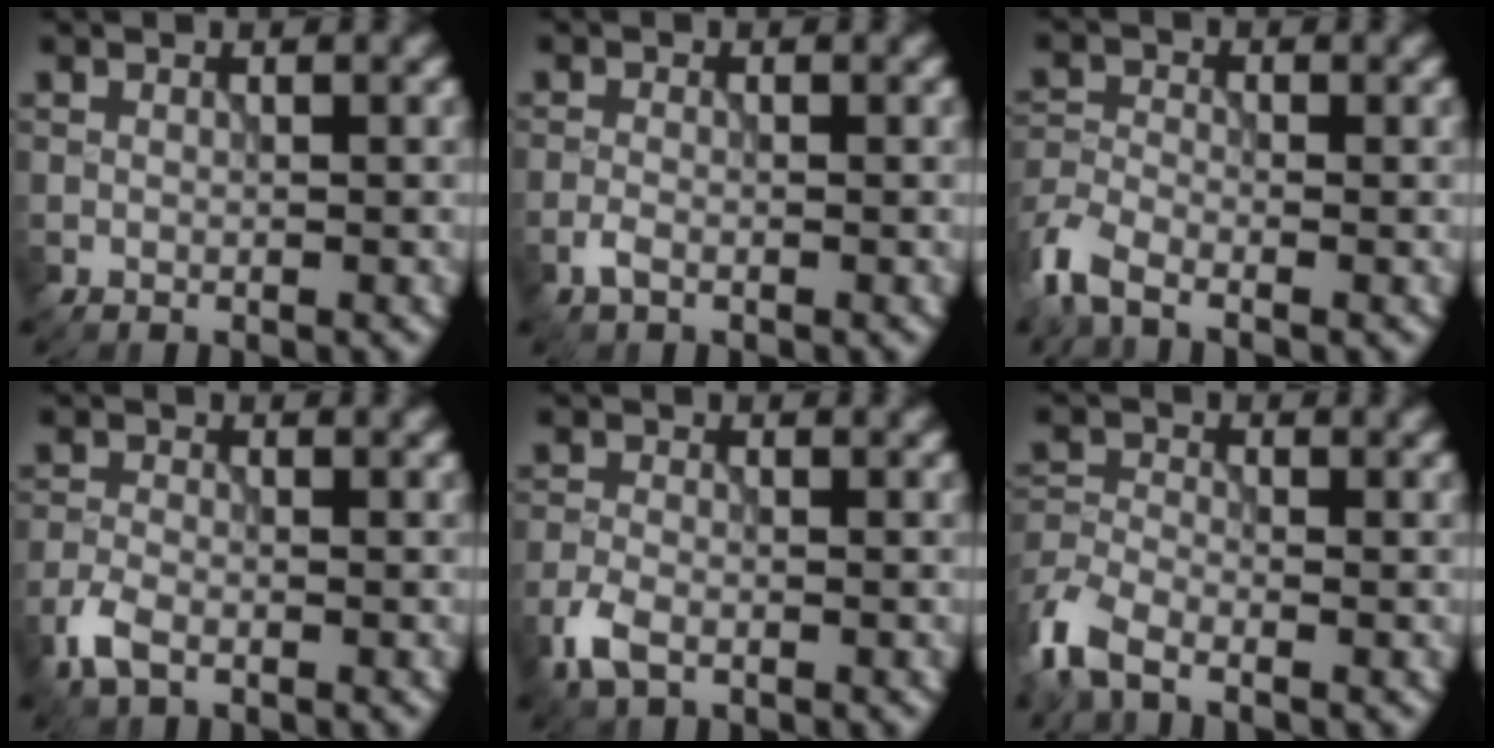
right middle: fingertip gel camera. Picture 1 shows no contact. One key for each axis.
{"total": 1.2, "fx": -0.7, "fy": 0.4, "fz": 0.8, "tx": -0.020, "ty": 0.000, "tz": -0.019}
{"total": 4.1, "fx": -2.9, "fy": 1.6, "fz": 2.3, "tx": -0.055, "ty": -0.008, "tz": -0.077}
{"total": 2.5, "fx": -1.6, "fy": 1.1, "fz": 1.5, "tx": -0.038, "ty": -0.002, "tz": -0.041}
{"total": 2.7, "fx": -1.7, "fy": 1.3, "fz": 1.6, "tx": -0.039, "ty": -0.003, "tz": -0.042}
{"total": 4.9, "fx": -3.4, "fy": 2.1, "fz": 2.8, "tx": -0.066, "ty": -0.007, "tz": -0.085}